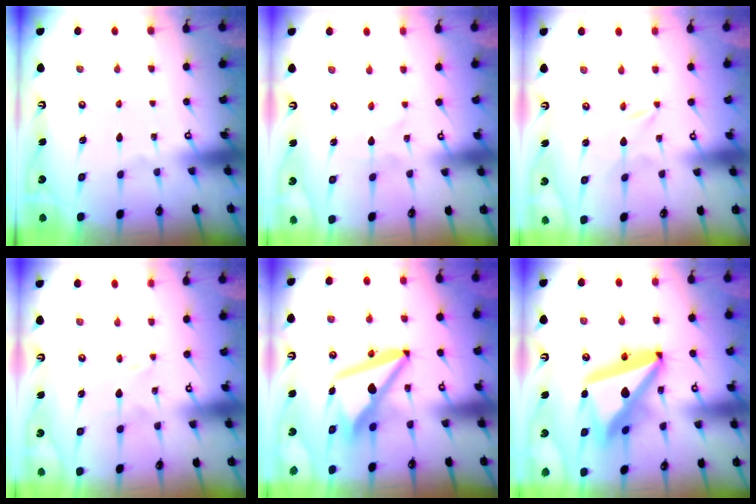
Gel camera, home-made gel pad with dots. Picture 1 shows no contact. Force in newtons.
{"total": 2.5, "press": 2.5, "slide": 0.2}
{"total": 0.0}
{"total": 1.5, "press": 1.5, "slide": 0.2}
{"total": 11.2, "press": 11.1, "slide": 1.4}
{"total": 20.0, "press": 19.9, "slide": 2.5}